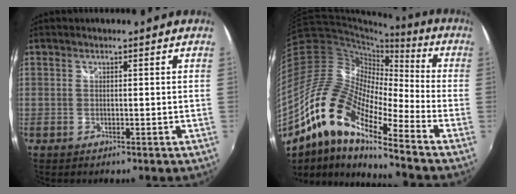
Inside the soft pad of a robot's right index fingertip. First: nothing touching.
{"total": 16.5, "force": [-10.3, 4.5, 12.1], "torque": [-0.207, -0.001, -0.218]}